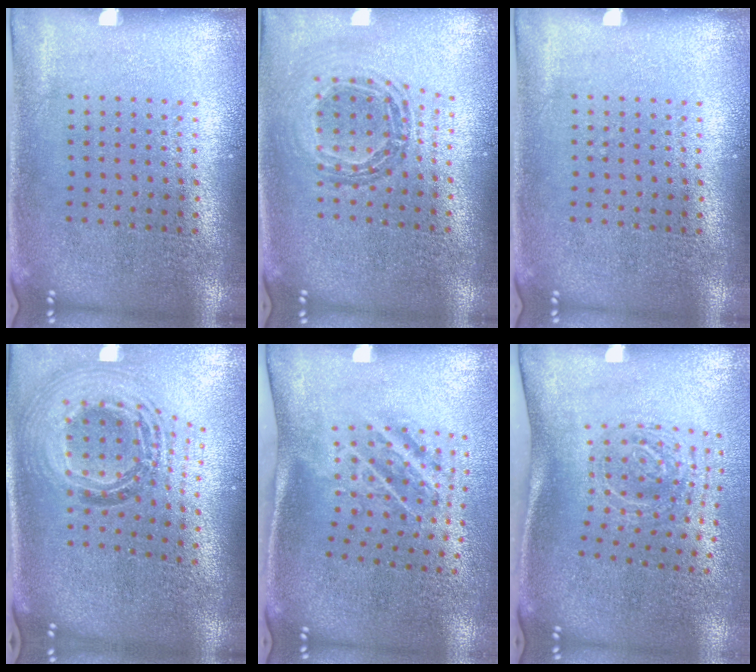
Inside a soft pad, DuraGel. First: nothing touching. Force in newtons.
{"total": 0.8, "press": 0.8, "slide": 0.0}
{"total": 0.0}
{"total": 1.9, "press": 1.6, "slide": 1.0}
{"total": 2.0, "press": 1.2, "slide": 1.6}
{"total": 1.9, "press": 1.3, "slide": 1.4}